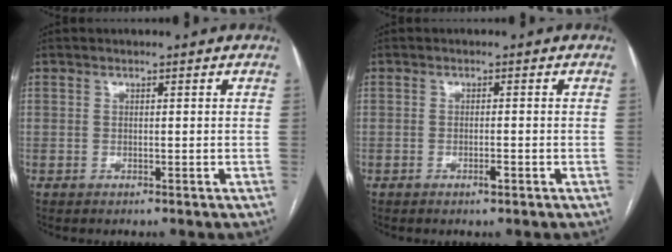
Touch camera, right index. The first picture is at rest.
{"total": 1.5, "force": [-0.8, 0.2, 1.2], "torque": [-0.023, -0.001, -0.013]}